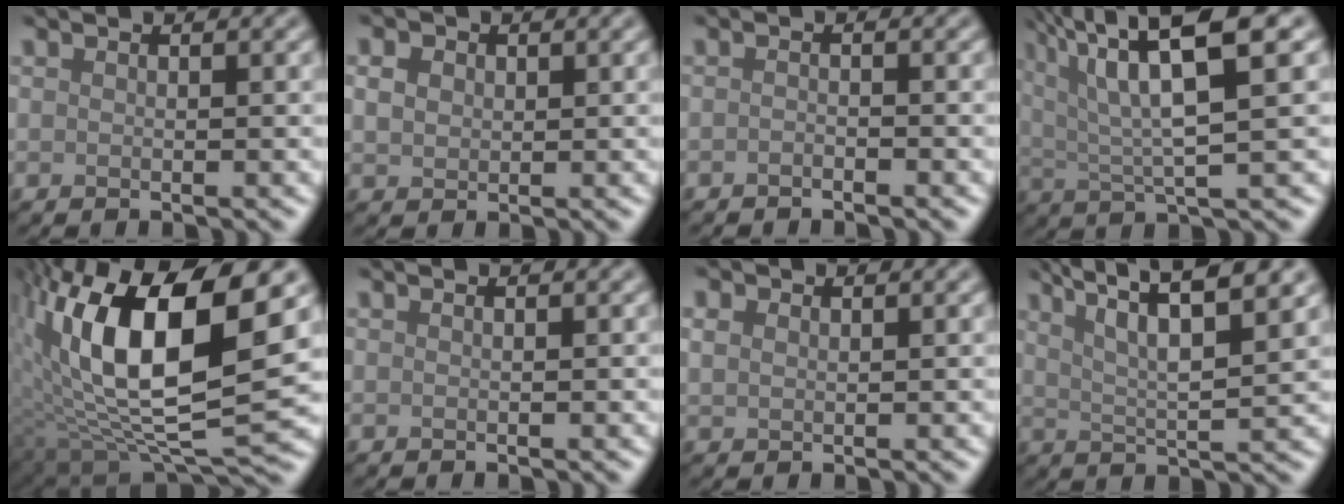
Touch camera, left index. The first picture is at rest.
{"total": 1.9, "force": [0.6, 1.5, 0.9], "torque": [-0.019, 0.001, 0.010]}
{"total": 0.8, "force": [-0.7, 0.1, 0.4], "torque": [-0.007, 0.000, -0.013]}
{"total": 9.7, "force": [4.9, 2.2, 8.1], "torque": [-0.131, 0.021, 0.084]}
{"total": 16.0, "force": [2.9, 6.3, 14.4], "torque": [-0.270, 0.003, 0.048]}
{"total": 0.0}
{"total": 1.2, "force": [0.7, 0.9, 0.5], "torque": [-0.012, 0.002, 0.014]}
{"total": 8.9, "force": [5.5, 2.2, 6.6], "torque": [-0.086, 0.021, 0.060]}